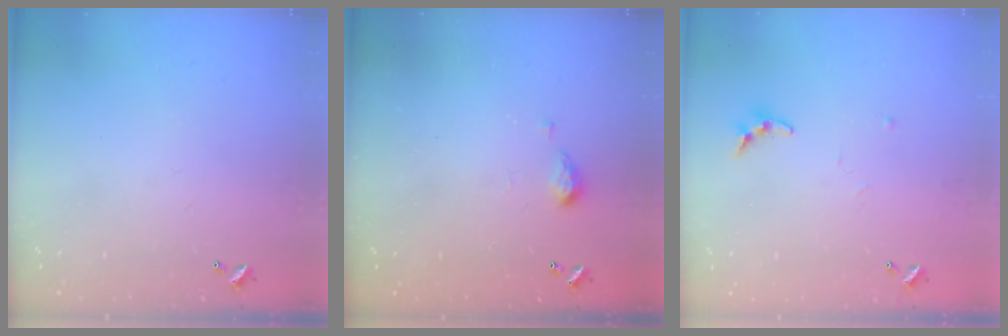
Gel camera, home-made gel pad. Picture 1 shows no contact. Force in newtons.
{"total": 3.1, "press": 3.1, "slide": 0.6}
{"total": 7.0, "press": 7.0, "slide": 0.4}